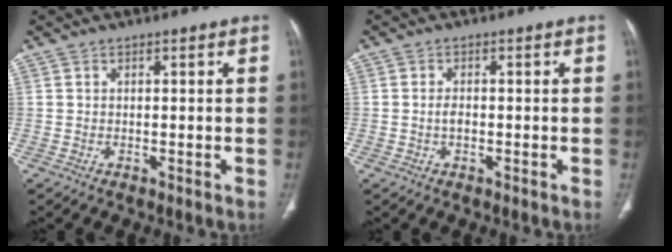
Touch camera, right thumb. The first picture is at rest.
{"total": 1.6, "force": [-0.3, 1.0, 1.3], "torque": [-0.023, 0.003, -0.006]}